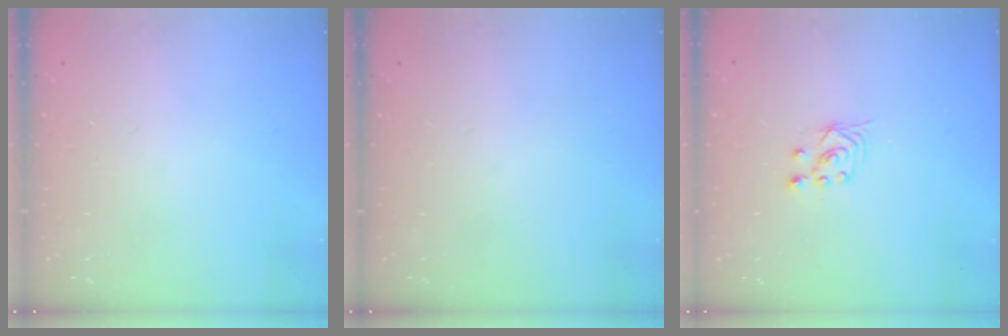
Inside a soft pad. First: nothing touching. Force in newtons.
{"total": 0.0}
{"total": 2.5, "press": 2.2, "slide": 1.2}